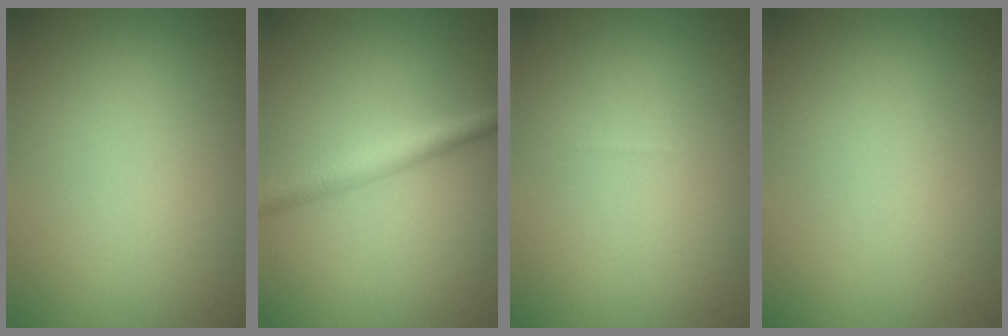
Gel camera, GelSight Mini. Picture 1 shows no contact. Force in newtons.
{"total": 2.7, "press": 2.7, "slide": 0.1}
{"total": 0.0}
{"total": 0.0}